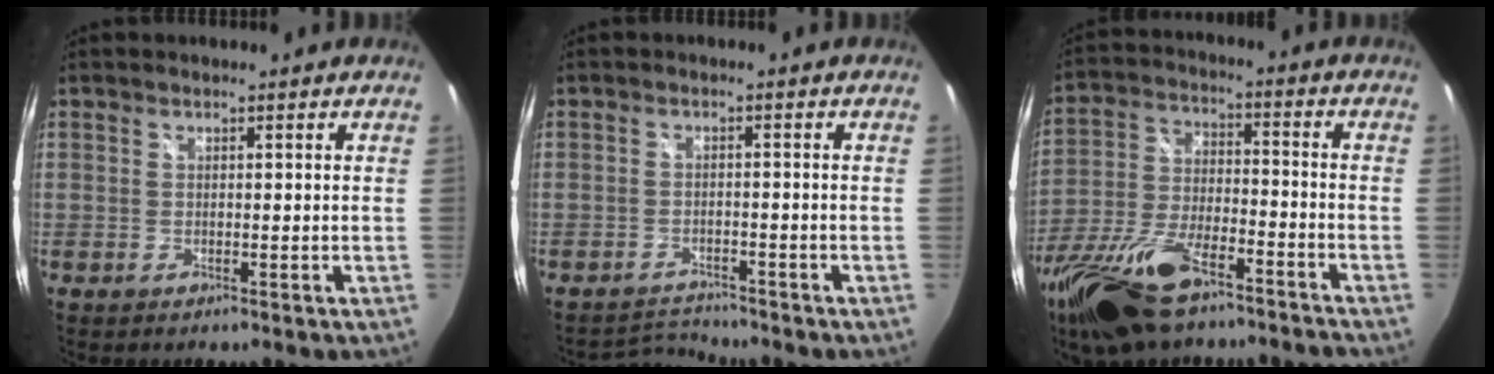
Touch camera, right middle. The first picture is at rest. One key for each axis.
{"total": 3.4, "fx": -3.4, "fy": 0.1, "fz": -0.5, "tx": -0.004, "ty": 0.005, "tz": -0.062}
{"total": 20.4, "fx": -14.7, "fy": 6.5, "fz": 12.5, "tx": -0.270, "ty": -0.042, "tz": -0.263}